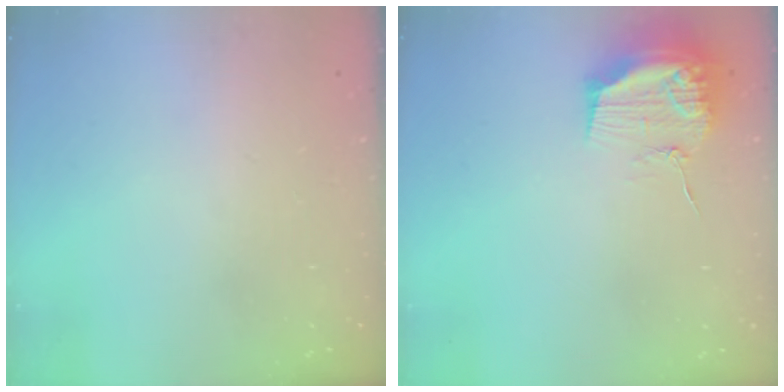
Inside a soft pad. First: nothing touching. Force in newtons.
{"total": 15.6, "press": 15.6, "slide": 0.1}